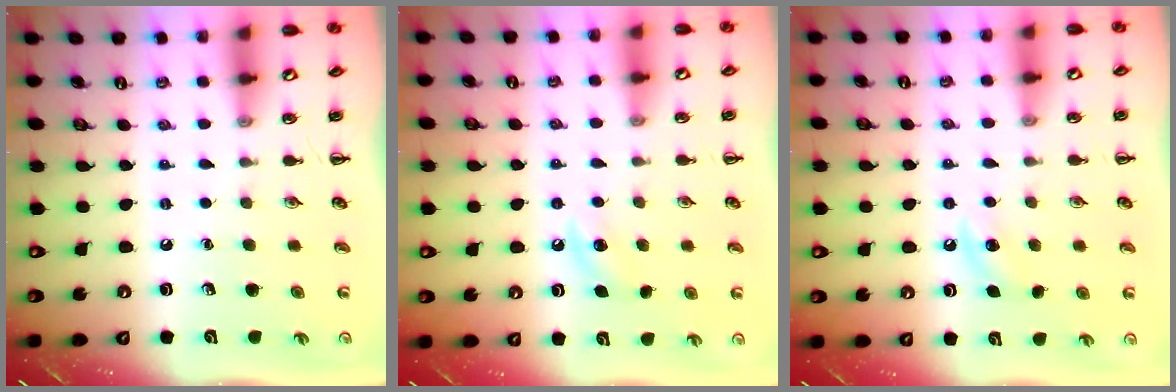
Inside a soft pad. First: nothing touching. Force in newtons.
{"total": 5.8, "press": 5.5, "slide": 1.9}
{"total": 5.8, "press": 5.5, "slide": 1.9}